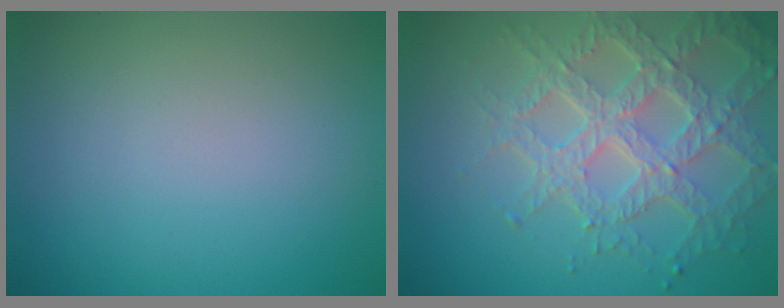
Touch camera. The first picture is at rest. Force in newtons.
{"total": 6.7, "press": 5.2, "slide": 4.2}